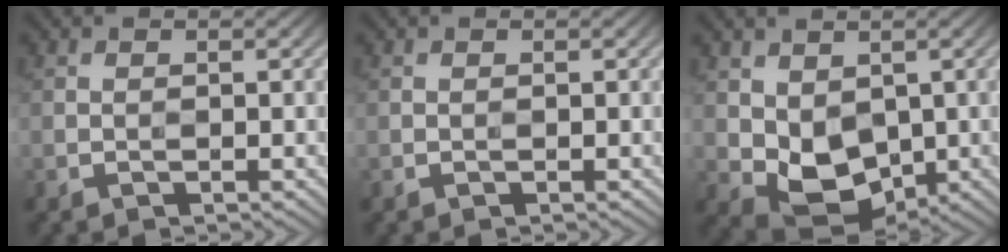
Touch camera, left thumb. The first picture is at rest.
{"total": 0.0}
{"total": 6.3, "force": [0.4, 4.6, 4.3], "torque": [-0.103, -0.019, 0.016]}